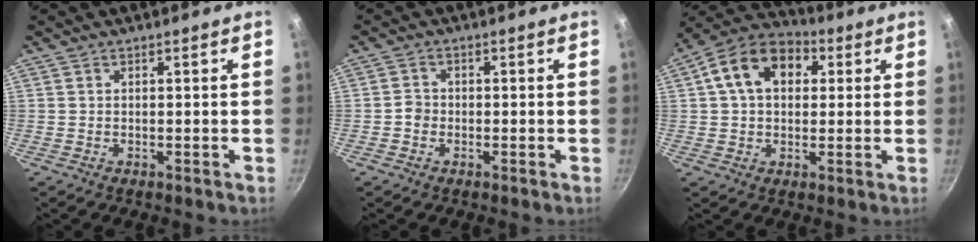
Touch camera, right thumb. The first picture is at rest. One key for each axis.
{"total": 1.9, "fx": -0.8, "fy": 1.6, "fz": 0.7, "tx": -0.002, "ty": 0.012, "tz": -0.017}
{"total": 13.9, "fx": 3.6, "fy": 9.8, "fz": 9.2, "tx": -0.128, "ty": 0.024, "tz": 0.039}